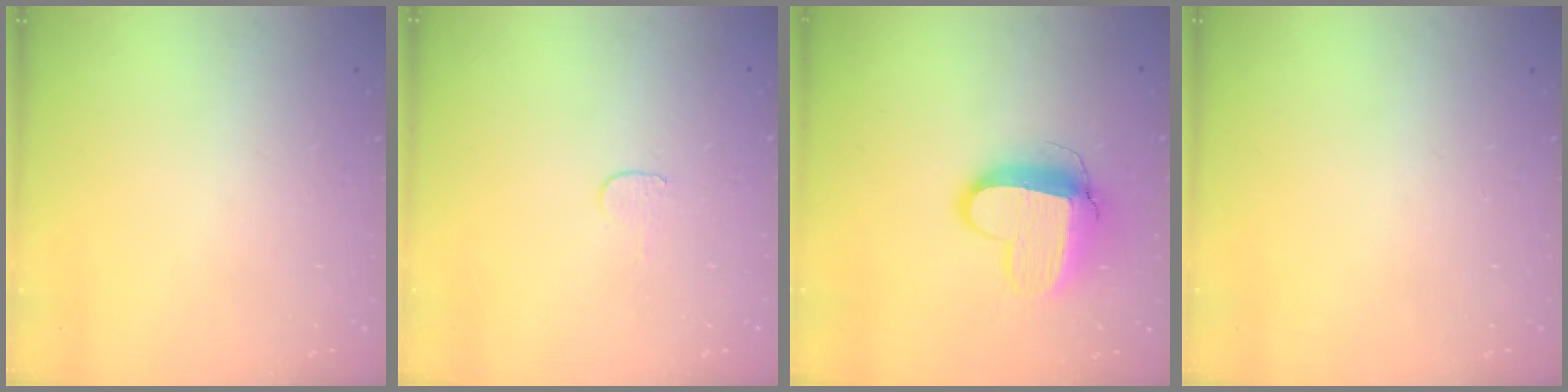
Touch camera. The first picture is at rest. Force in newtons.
{"total": 3.8, "press": 3.8, "slide": 0.4}
{"total": 12.4, "press": 12.3, "slide": 1.3}
{"total": 0.0}